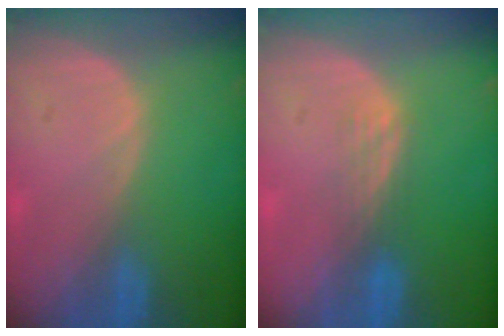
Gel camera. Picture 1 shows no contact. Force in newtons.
{"total": 2.2, "press": 2.2, "slide": 0.2}